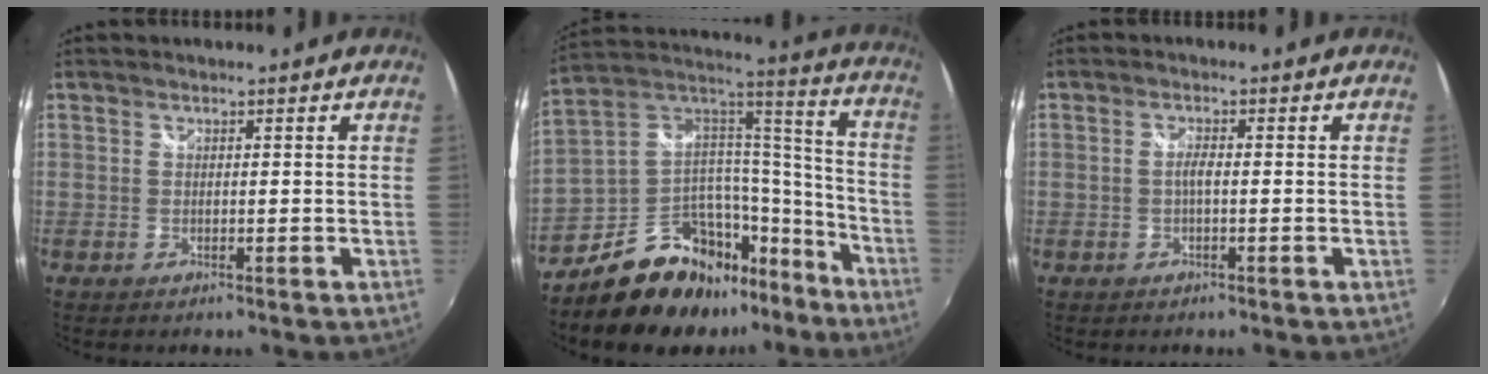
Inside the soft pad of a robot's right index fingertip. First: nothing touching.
{"total": 19.4, "force": [-12.3, 11.8, 9.2], "torque": [-0.167, 0.076, -0.179]}
{"total": 1.6, "force": [-0.4, 0.2, 1.5], "torque": [-0.029, 0.003, -0.010]}